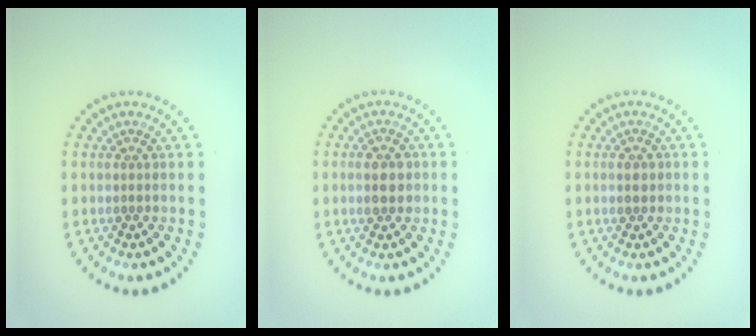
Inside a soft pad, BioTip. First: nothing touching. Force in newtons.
{"total": 2.8, "press": 2.8, "slide": 0.2}
{"total": 1.2, "press": 1.2, "slide": 0.2}